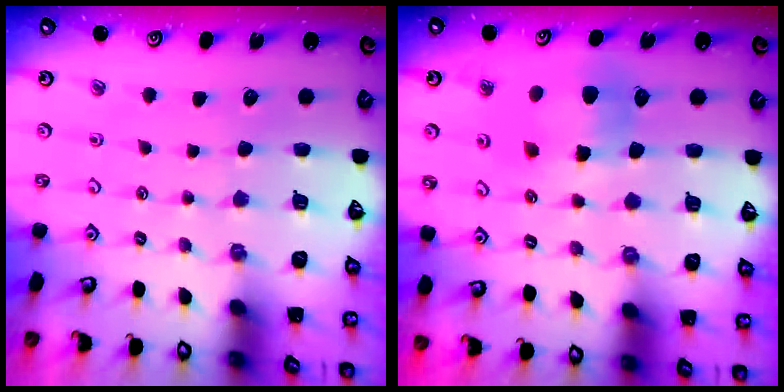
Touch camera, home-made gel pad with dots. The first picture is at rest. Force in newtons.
{"total": 8.0, "press": 8.0, "slide": 0.9}